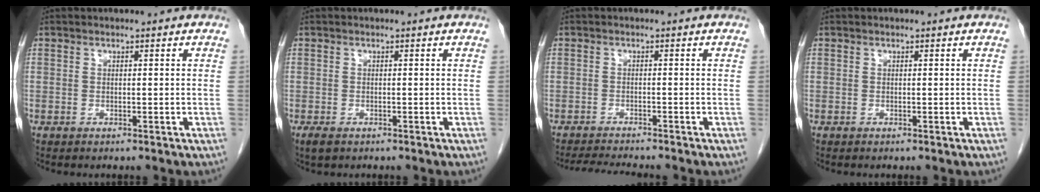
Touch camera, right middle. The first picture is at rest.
{"total": 1.8, "force": [-1.2, 0.9, 1.1], "torque": [-0.024, -0.003, -0.016]}
{"total": 4.7, "force": [-4.4, -0.4, 1.5], "torque": [-0.025, -0.018, -0.073]}
{"total": 0.0}